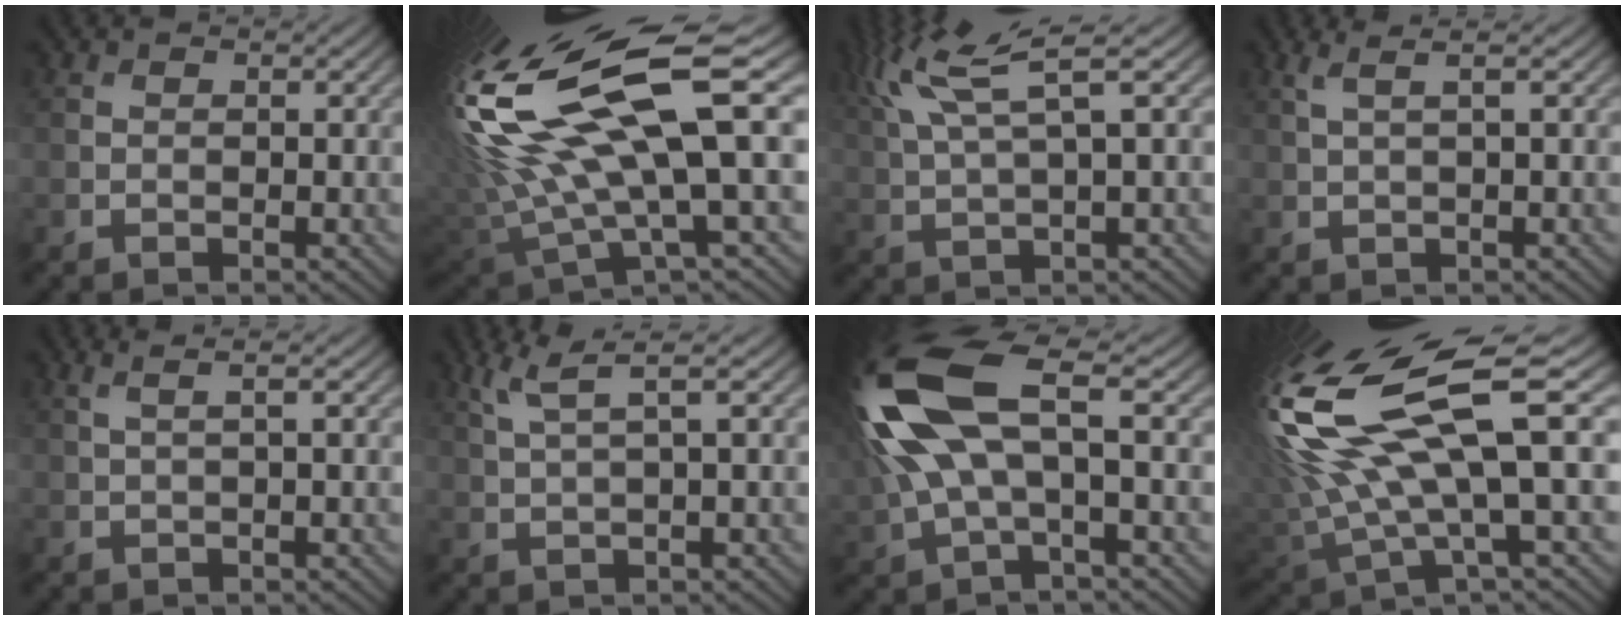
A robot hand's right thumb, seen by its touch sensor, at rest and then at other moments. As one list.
[{"total": 20.1, "force": [5.4, 7.0, 18.1], "torque": [-0.393, -0.008, 0.109]}, {"total": 8.6, "force": [4.5, 1.6, 7.2], "torque": [-0.150, 0.029, 0.090]}, {"total": 2.7, "force": [1.0, 0.4, 2.5], "torque": [-0.046, 0.015, 0.017]}, {"total": 2.4, "force": [0.9, 0.5, 2.2], "torque": [-0.031, 0.010, 0.003]}, {"total": 4.4, "force": [2.1, 0.7, 3.8], "torque": [-0.080, 0.014, 0.046]}, {"total": 13.8, "force": [2.3, 5.4, 12.5], "torque": [-0.313, 0.011, 0.042]}, {"total": 18.3, "force": [3.9, 6.4, 16.6], "torque": [-0.389, 0.009, 0.079]}]